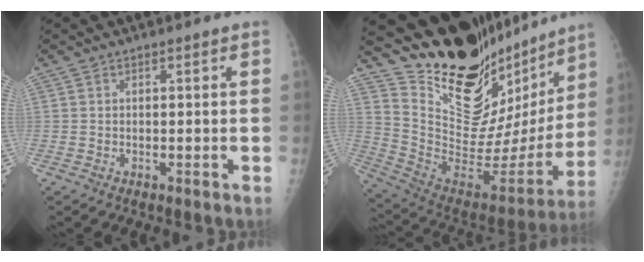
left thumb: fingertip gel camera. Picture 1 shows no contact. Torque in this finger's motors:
{"motor_torque": [0.61, -0.12, 1.36, -1.41, 0.04]}